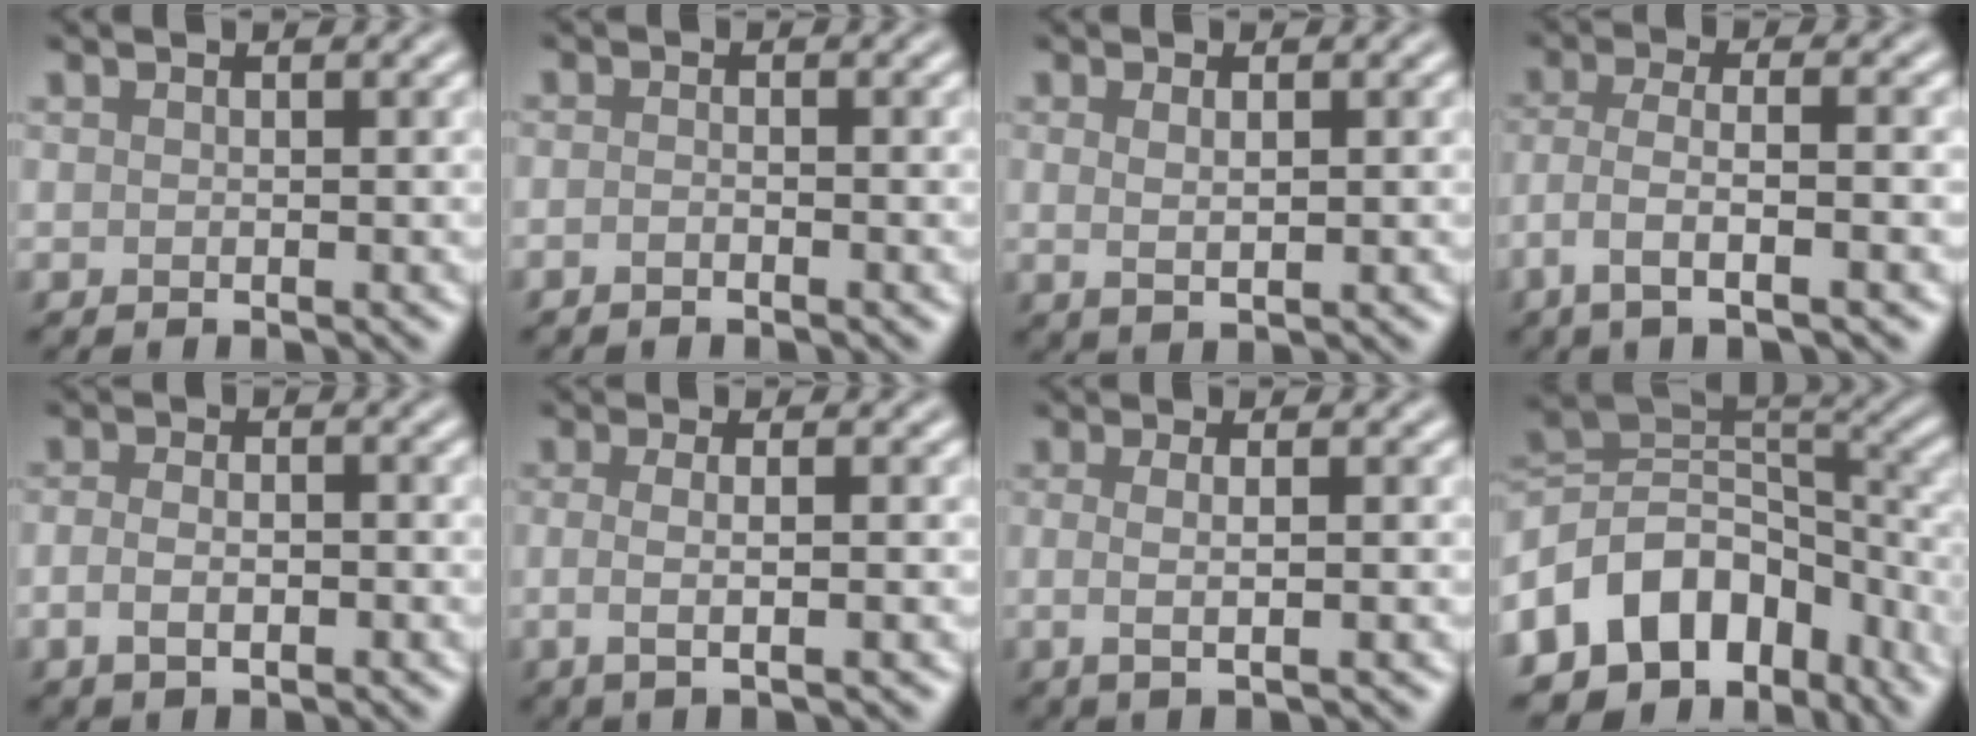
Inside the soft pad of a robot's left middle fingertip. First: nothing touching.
{"total": 0.9, "force": [-0.6, 0.2, 0.6], "torque": [-0.012, 0.000, -0.013]}
{"total": 1.5, "force": [0.3, 0.4, 1.4], "torque": [-0.025, -0.003, 0.008]}
{"total": 4.8, "force": [-2.3, 1.2, 4.0], "torque": [-0.079, 0.000, -0.047]}
{"total": 3.1, "force": [-0.9, 1.6, 2.4], "torque": [-0.035, -0.006, -0.017]}
{"total": 3.3, "force": [-0.3, 1.1, 3.1], "torque": [-0.048, -0.004, -0.009]}
{"total": 2.6, "force": [-0.2, 0.8, 2.5], "torque": [-0.040, -0.004, -0.009]}
{"total": 11.6, "force": [-5.5, 8.4, 5.9], "torque": [-0.106, 0.015, -0.105]}